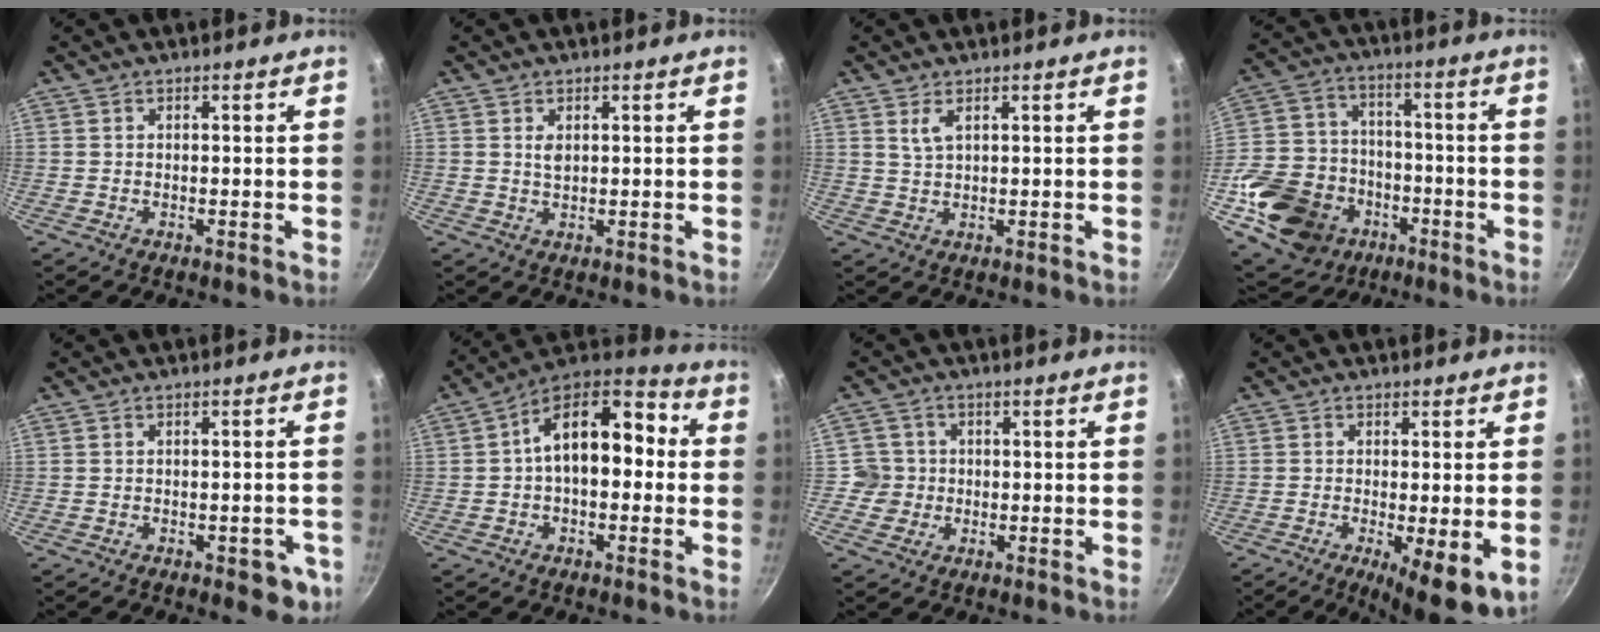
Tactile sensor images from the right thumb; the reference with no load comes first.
{"total": 1.8, "force": [0.6, 1.0, 1.4], "torque": [-0.021, -0.004, 0.016]}
{"total": 2.4, "force": [1.3, 0.9, 1.8], "torque": [-0.040, -0.004, 0.033]}
{"total": 20.7, "force": [-8.3, 16.1, 10.0], "torque": [-0.194, 0.049, -0.136]}
{"total": 4.6, "force": [-2.3, 2.2, 3.4], "torque": [-0.021, 0.011, -0.023]}
{"total": 15.8, "force": [1.0, 9.0, 12.9], "torque": [-0.170, 0.051, 0.002]}
{"total": 3.9, "force": [-0.4, 3.9, -0.2], "torque": [0.031, 0.012, -0.013]}
{"total": 10.4, "force": [-3.8, 2.9, 9.2], "torque": [-0.131, -0.018, -0.052]}